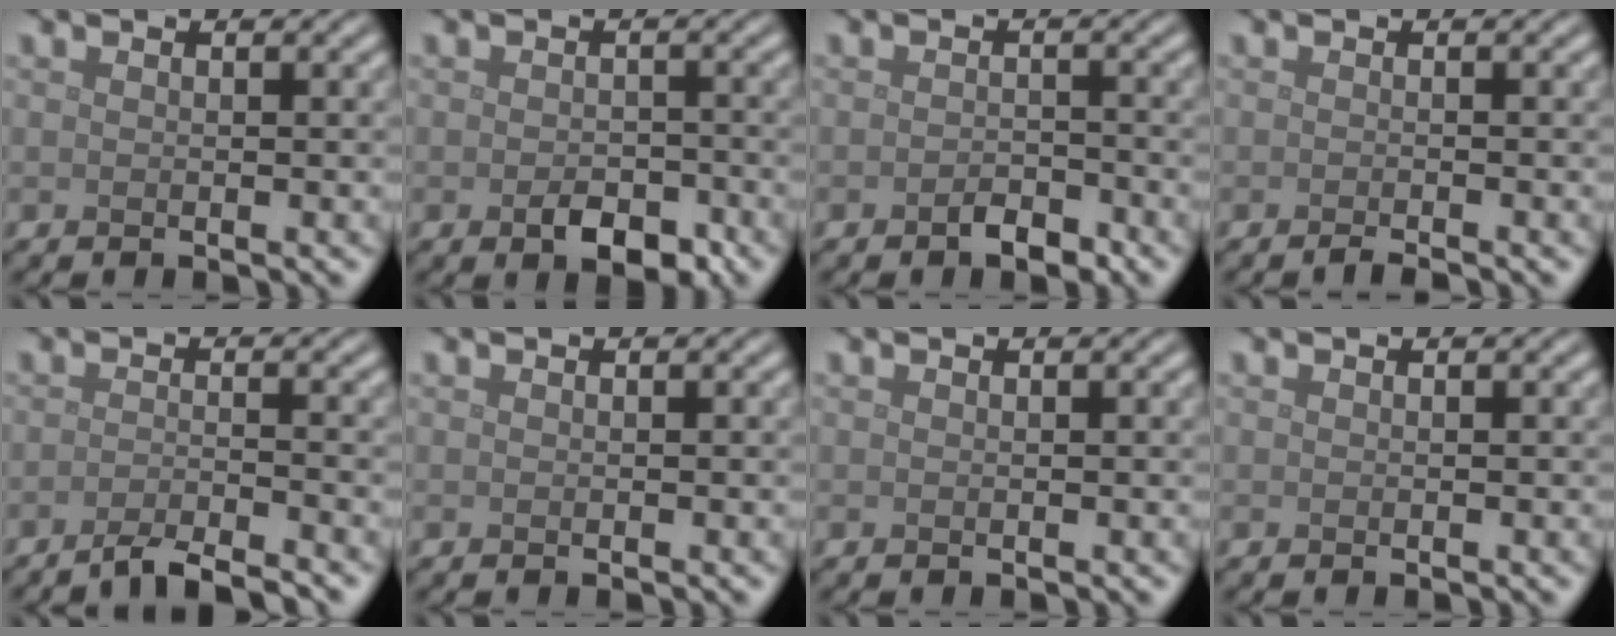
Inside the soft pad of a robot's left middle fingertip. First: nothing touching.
{"total": 2.6, "force": [-1.0, 1.6, 1.8], "torque": [-0.033, -0.005, -0.017]}
{"total": 1.4, "force": [-0.9, 0.7, 0.8], "torque": [-0.017, 0.000, -0.018]}
{"total": 0.8, "force": [-0.6, 0.0, 0.5], "torque": [-0.007, -0.003, -0.014]}
{"total": 3.2, "force": [-2.6, 0.4, 1.7], "torque": [-0.025, -0.002, -0.056]}
{"total": 0.0}
{"total": 0.0}
{"total": 0.0}